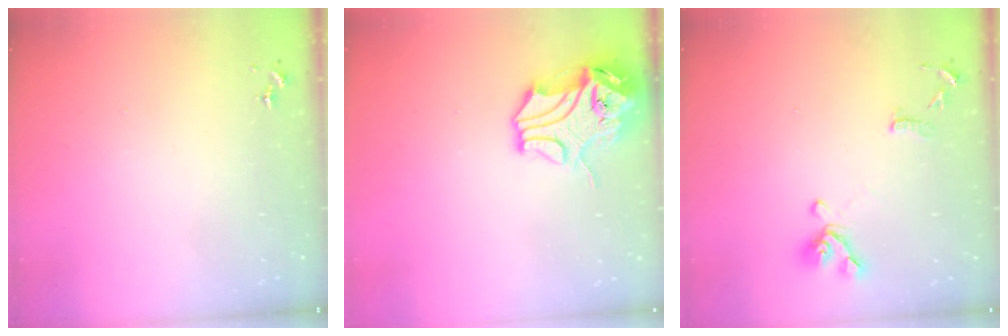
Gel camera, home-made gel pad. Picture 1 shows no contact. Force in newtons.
{"total": 12.0, "press": 11.9, "slide": 1.6}
{"total": 10.9, "press": 10.8, "slide": 1.4}